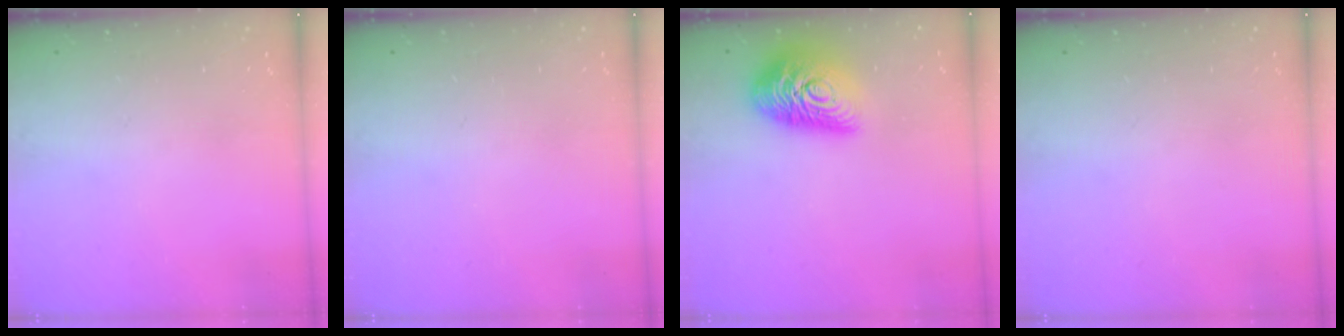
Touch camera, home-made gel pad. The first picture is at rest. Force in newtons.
{"total": 0.0}
{"total": 16.3, "press": 16.2, "slide": 1.5}
{"total": 0.0}